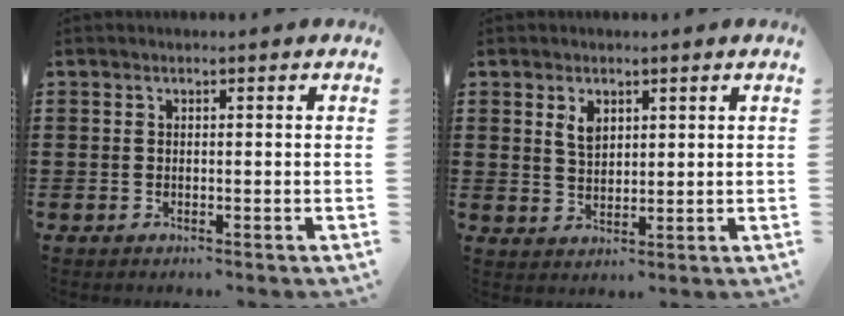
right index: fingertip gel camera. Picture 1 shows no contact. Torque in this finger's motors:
{"motor_torque": [0.04, 0.00, 0.32, 0.06]}